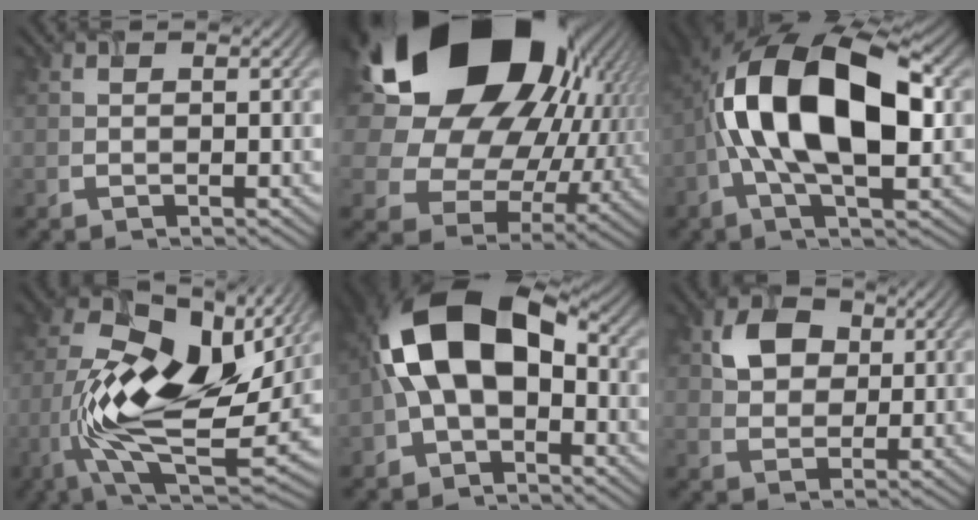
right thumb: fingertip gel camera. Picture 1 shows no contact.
{"total": 23.4, "force": [8.5, 16.8, 13.8], "torque": [-0.319, -0.004, 0.172]}
{"total": 16.3, "force": [-0.1, 8.3, 14.0], "torque": [-0.252, 0.020, -0.014]}
{"total": 15.8, "force": [-0.3, 8.1, 13.5], "torque": [-0.262, -0.007, -0.011]}
{"total": 14.3, "force": [-0.6, 8.9, 11.1], "torque": [-0.218, 0.013, -0.023]}
{"total": 5.2, "force": [1.6, 4.2, 2.7], "torque": [-0.060, 0.002, 0.025]}